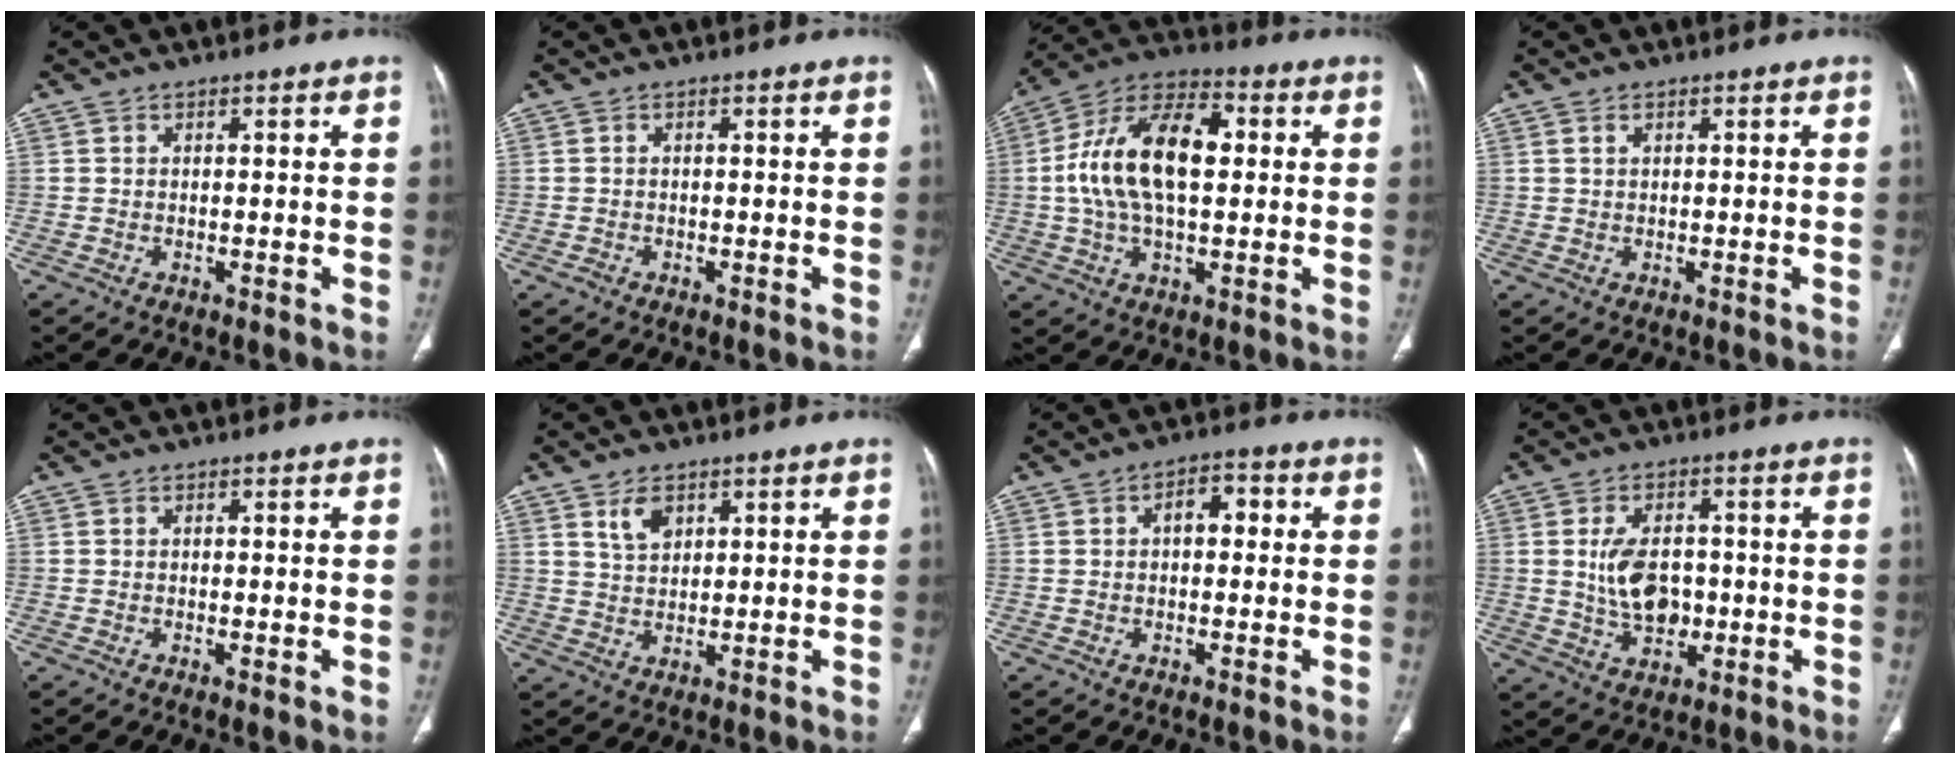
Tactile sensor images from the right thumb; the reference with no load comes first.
{"total": 0.7, "force": [-0.4, 0.5, 0.2], "torque": [-0.004, 0.003, -0.009]}
{"total": 17.9, "force": [1.7, 9.6, 15.0], "torque": [-0.276, 0.028, 0.024]}
{"total": 0.8, "force": [0.4, 0.5, 0.5], "torque": [-0.012, 0.002, 0.008]}
{"total": 0.6, "force": [0.0, 0.1, 0.6], "torque": [-0.015, -0.004, -0.001]}
{"total": 4.5, "force": [2.5, 2.7, 2.7], "torque": [-0.038, -0.015, 0.051]}
{"total": 4.7, "force": [0.7, 2.8, 3.7], "torque": [-0.044, 0.016, 0.004]}
{"total": 9.1, "force": [0.0, 6.0, 6.8], "torque": [-0.104, 0.002, 0.011]}